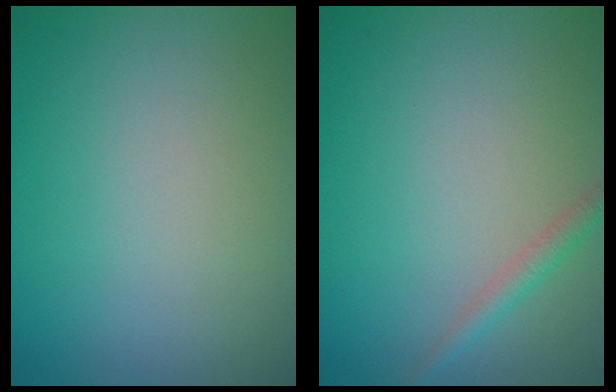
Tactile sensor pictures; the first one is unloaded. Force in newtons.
{"total": 1.6, "press": 1.6, "slide": 0.1}